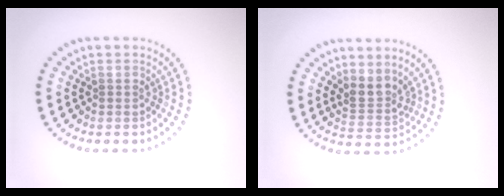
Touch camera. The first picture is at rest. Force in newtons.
{"total": 2.6, "press": 1.9, "slide": 1.8}